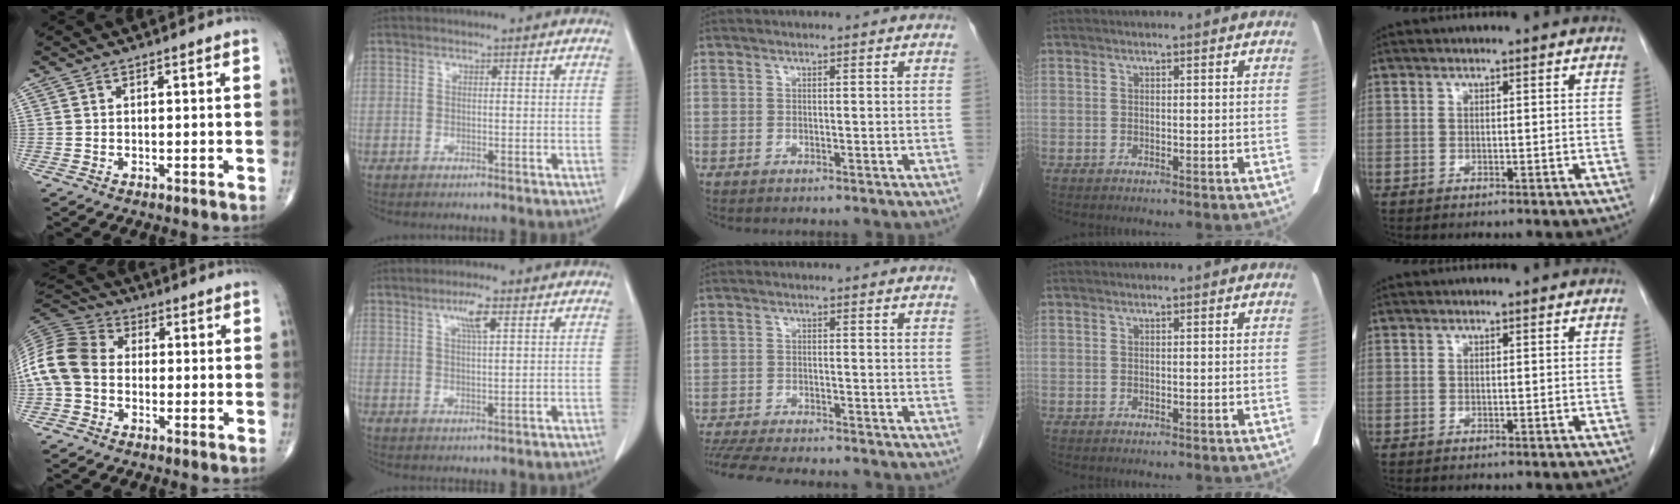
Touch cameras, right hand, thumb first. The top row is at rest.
{"thumb": {"total": 11.7, "force": [-1.4, 9.0, 7.3], "torque": [-0.149, 0.032, -0.041]}, "index": {"total": 4.1, "force": [2.0, 0.3, 3.5], "torque": [-0.065, -0.001, 0.035]}, "middle": {"total": 13.2, "force": [-11.7, 2.1, 5.6], "torque": [-0.099, -0.016, -0.169]}}